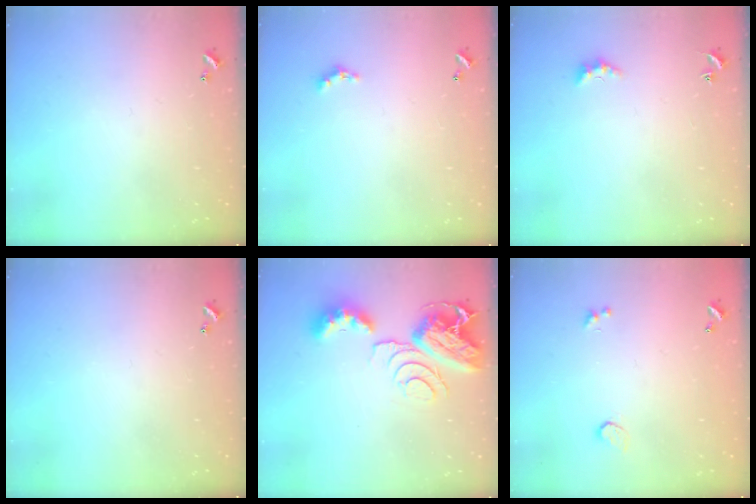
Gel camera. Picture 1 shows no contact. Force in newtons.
{"total": 1.9, "press": 1.9, "slide": 0.6}
{"total": 2.2, "press": 2.1, "slide": 0.6}
{"total": 0.0}
{"total": 11.2, "press": 11.1, "slide": 1.4}
{"total": 1.1, "press": 0.7, "slide": 0.8}